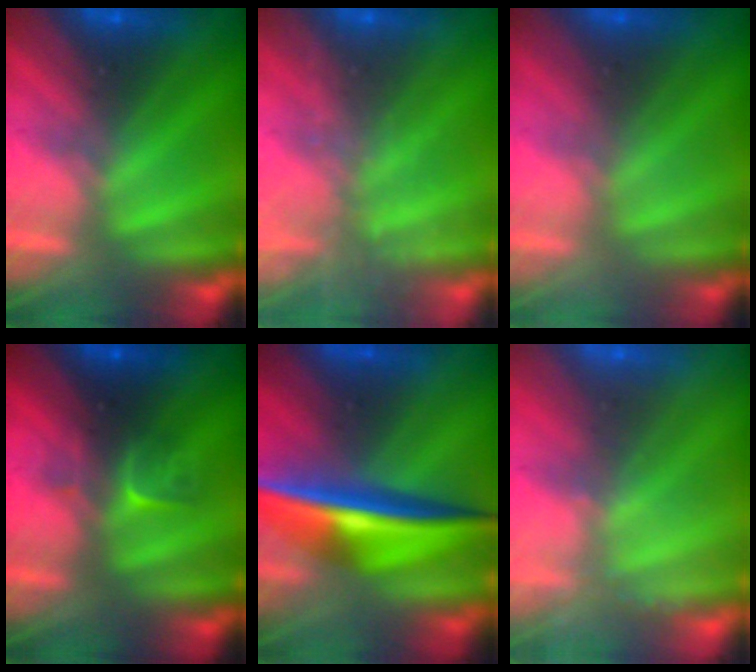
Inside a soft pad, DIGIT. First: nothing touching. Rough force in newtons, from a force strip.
{"total": 1.8}
{"total": 2.6}
{"total": 2.8}
{"total": 7.7}
{"total": 2.4}